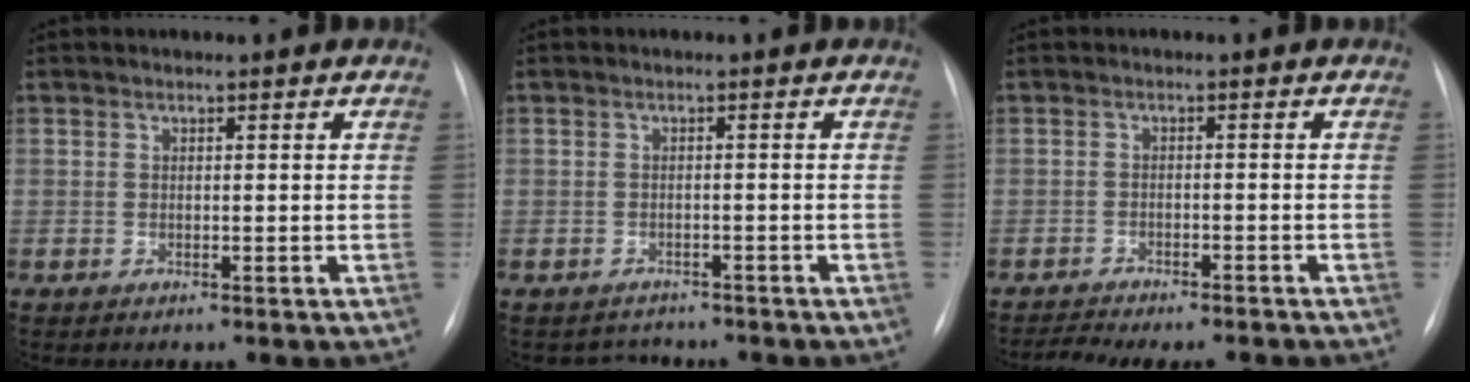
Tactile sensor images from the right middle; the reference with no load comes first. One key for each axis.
{"total": 2.4, "fx": -2.1, "fy": 1.0, "fz": -0.6, "tx": 0.005, "ty": 0.004, "tz": -0.031}
{"total": 9.6, "fx": -8.8, "fy": 1.3, "fz": 3.7, "tx": -0.050, "ty": 0.000, "tz": -0.116}